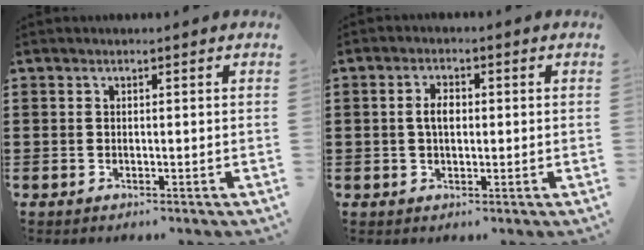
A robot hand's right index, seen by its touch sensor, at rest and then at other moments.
{"total": 3.0, "force": [0.1, 1.6, 2.6], "torque": [-0.051, 0.007, 0.000]}